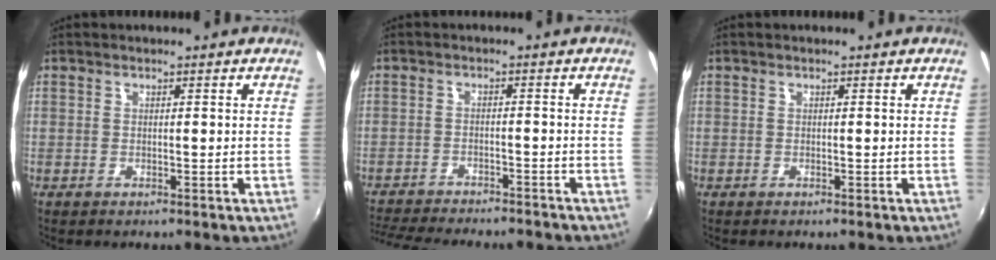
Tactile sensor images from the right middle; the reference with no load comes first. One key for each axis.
{"total": 14.2, "fx": -12.7, "fy": 2.6, "fz": 5.8, "tx": -0.128, "ty": -0.026, "tz": -0.189}
{"total": 0.0}